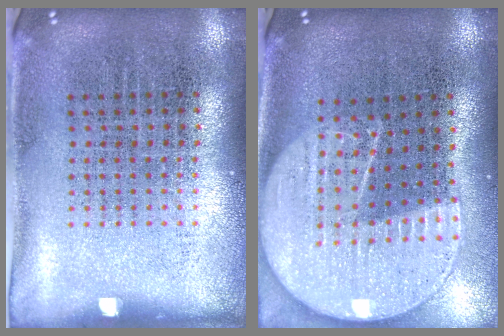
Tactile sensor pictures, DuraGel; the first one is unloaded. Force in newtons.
{"total": 2.2, "press": 1.9, "slide": 1.1}